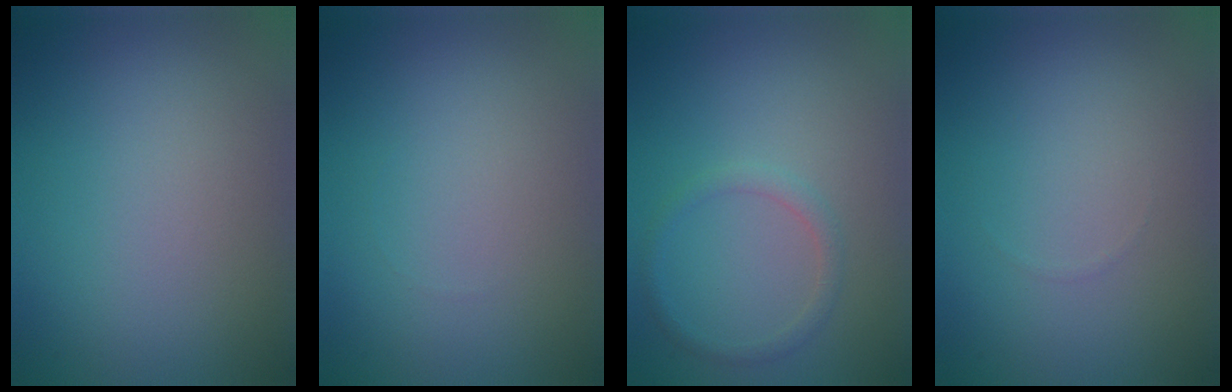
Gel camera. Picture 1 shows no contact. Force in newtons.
{"total": 0.0}
{"total": 1.3, "press": 1.3, "slide": 0.1}
{"total": 0.0}